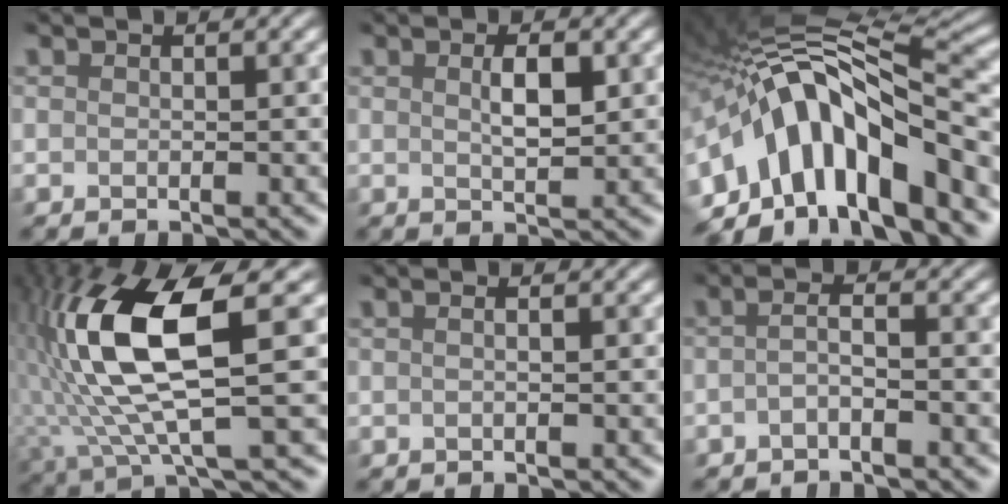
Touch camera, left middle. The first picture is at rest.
{"total": 2.0, "force": [0.8, 0.3, 1.8], "torque": [-0.038, 0.004, 0.016]}
{"total": 14.2, "force": [-3.3, 6.2, 12.3], "torque": [-0.185, 0.030, -0.056]}
{"total": 10.8, "force": [2.3, 2.7, 10.2], "torque": [-0.208, 0.009, 0.050]}
{"total": 0.5, "force": [-0.1, 0.0, 0.5], "torque": [-0.004, 0.000, -0.007]}
{"total": 1.3, "force": [-0.8, -0.1, 1.1], "torque": [-0.025, 0.006, -0.021]}